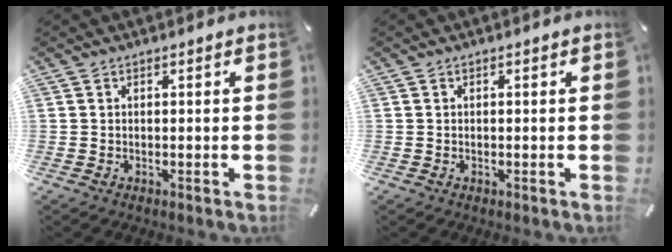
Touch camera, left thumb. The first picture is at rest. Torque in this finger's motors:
{"motor_torque": [-0.03, -0.18, 0.07, 0.03, -0.11]}